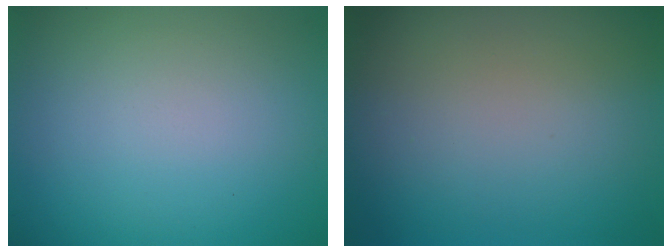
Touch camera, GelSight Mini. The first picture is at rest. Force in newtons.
{"total": 0.0}